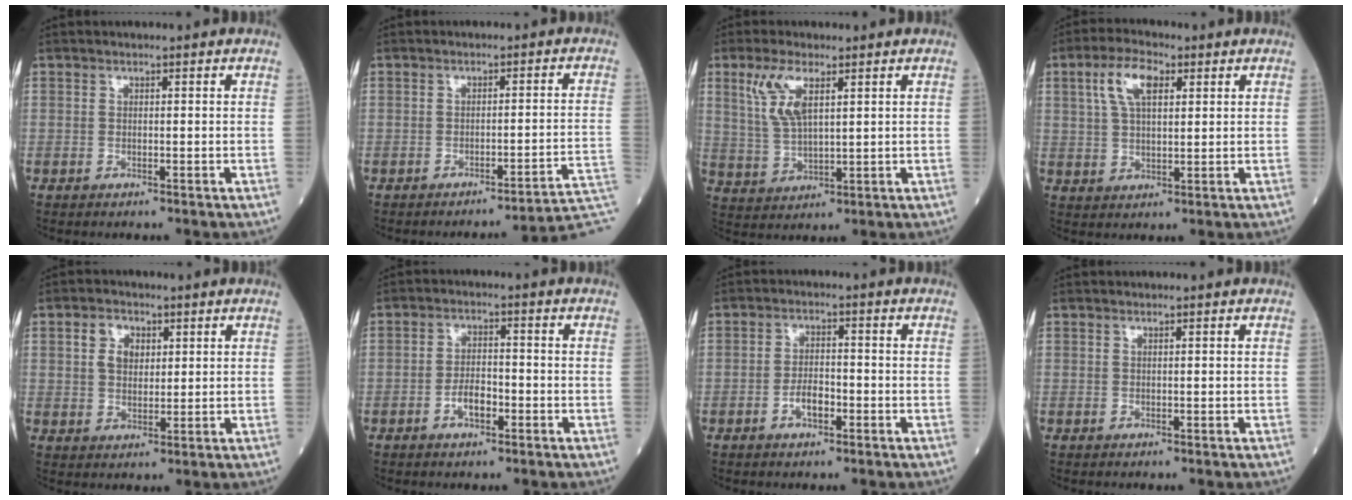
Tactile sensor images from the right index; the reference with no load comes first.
{"total": 8.2, "force": [-7.1, -1.6, 3.8], "torque": [-0.020, 0.010, -0.083]}
{"total": 7.1, "force": [3.3, 2.3, 5.9], "torque": [-0.133, 0.008, 0.072]}
{"total": 7.1, "force": [2.9, 2.9, 5.8], "torque": [-0.122, 0.015, 0.056]}
{"total": 4.7, "force": [1.7, 3.3, 2.9], "torque": [-0.057, 0.011, 0.035]}
{"total": 3.8, "force": [-1.6, 1.7, 3.0], "torque": [-0.053, 0.005, -0.030]}
{"total": 3.5, "force": [-1.5, 1.6, 2.8], "torque": [-0.049, 0.005, -0.027]}
{"total": 0.0}